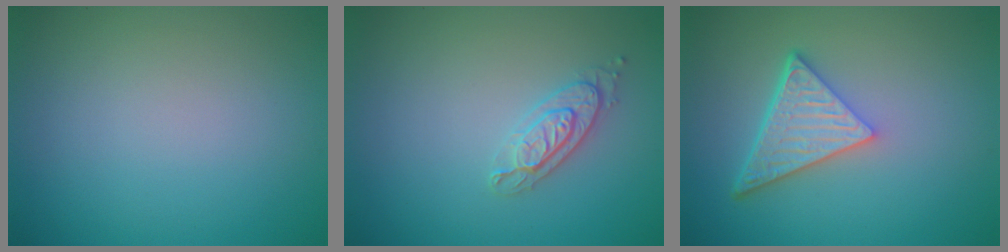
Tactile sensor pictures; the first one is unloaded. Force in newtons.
{"total": 2.1, "press": 2.1, "slide": 0.5}
{"total": 5.3, "press": 3.9, "slide": 3.6}